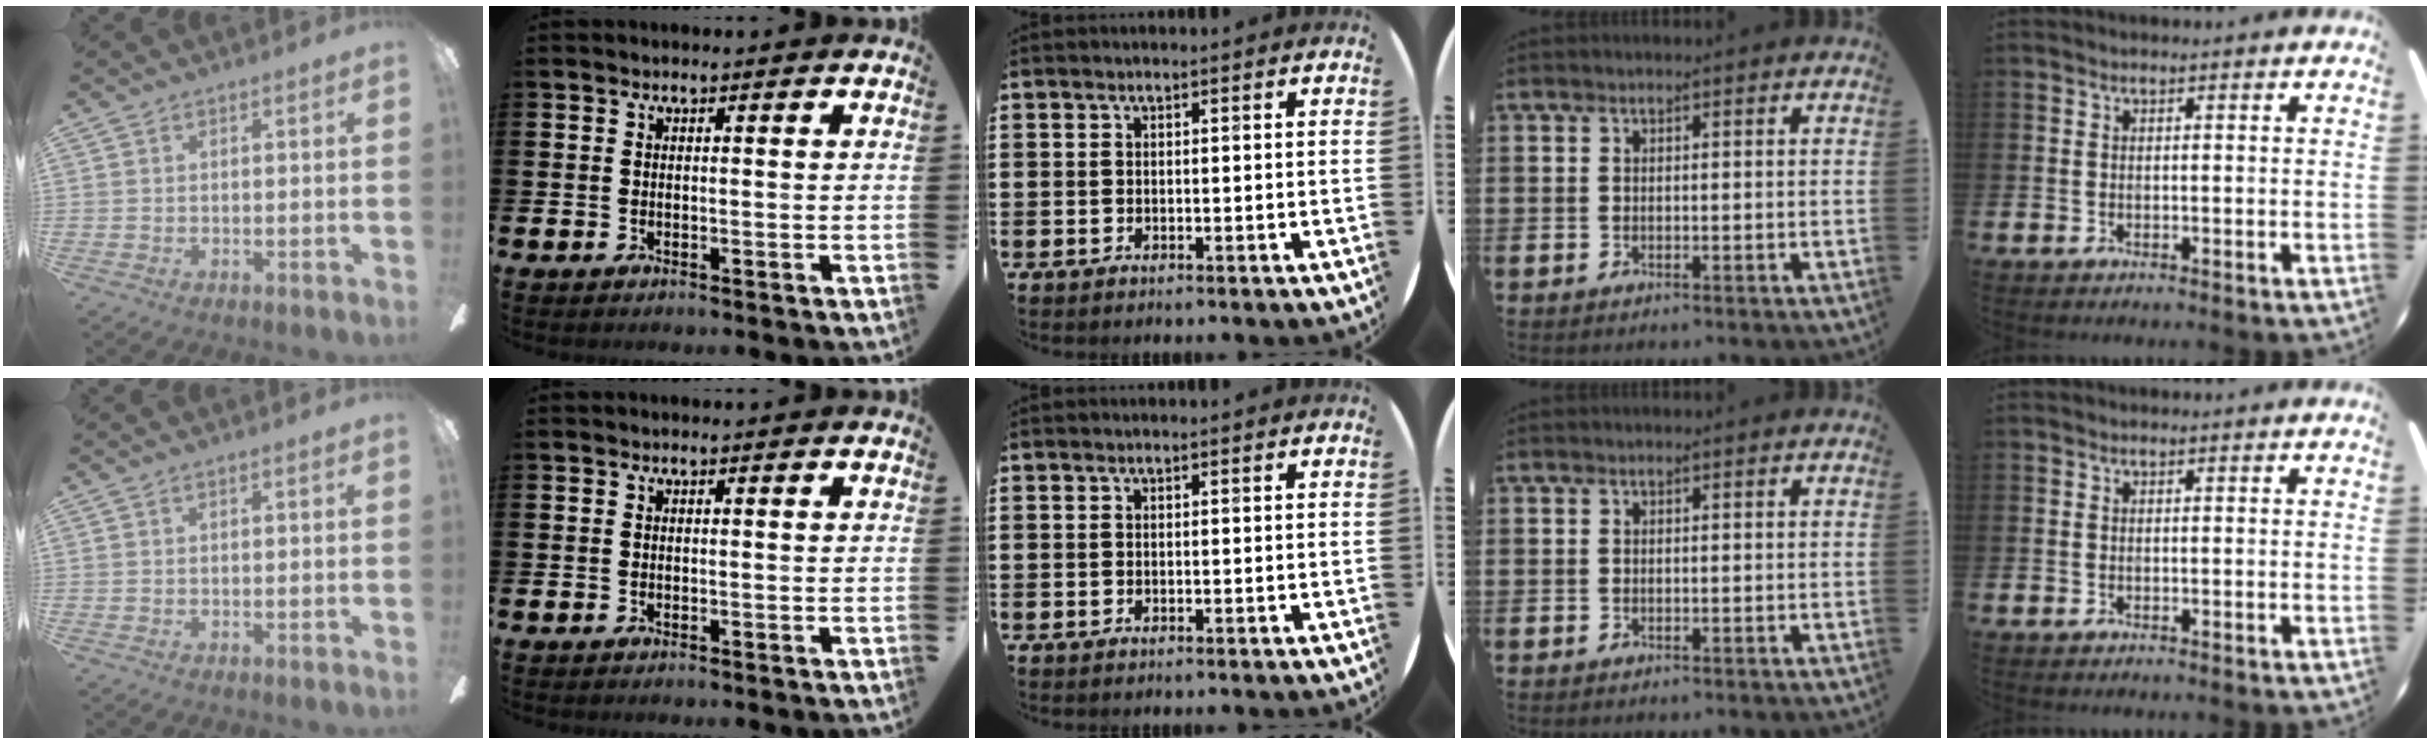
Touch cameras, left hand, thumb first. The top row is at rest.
{}